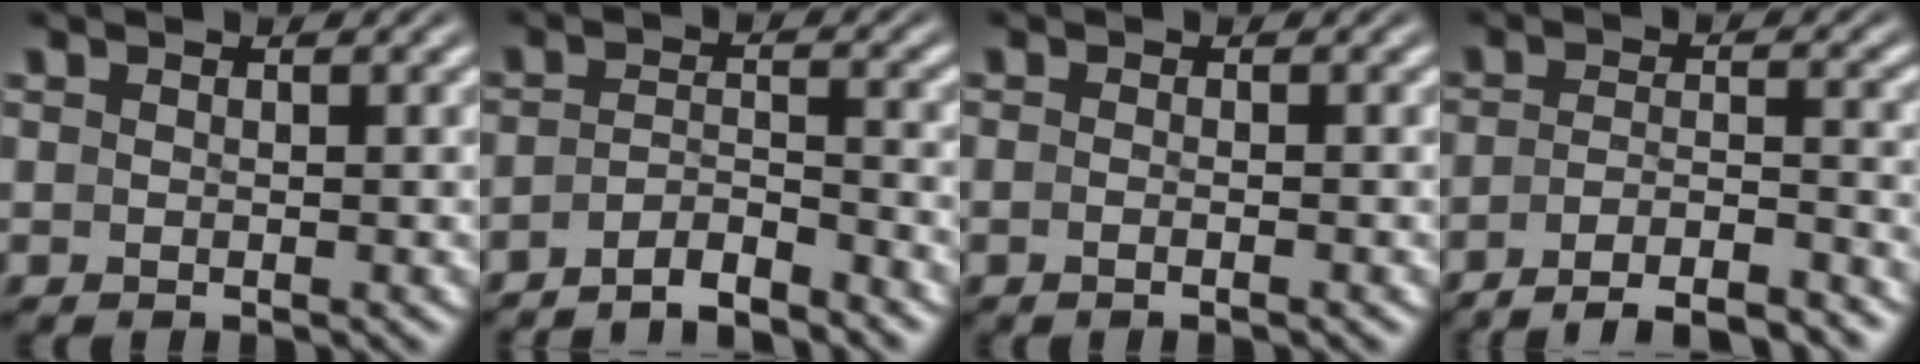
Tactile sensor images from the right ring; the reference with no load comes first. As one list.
[{"total": 4.4, "force": [-4.0, 1.2, 1.4], "torque": [-0.027, -0.017, -0.063]}, {"total": 1.1, "force": [-0.8, -0.1, 0.8], "torque": [-0.018, 0.001, -0.017]}, {"total": 8.0, "force": [-7.2, 2.5, 2.7], "torque": [-0.046, -0.031, -0.104]}]